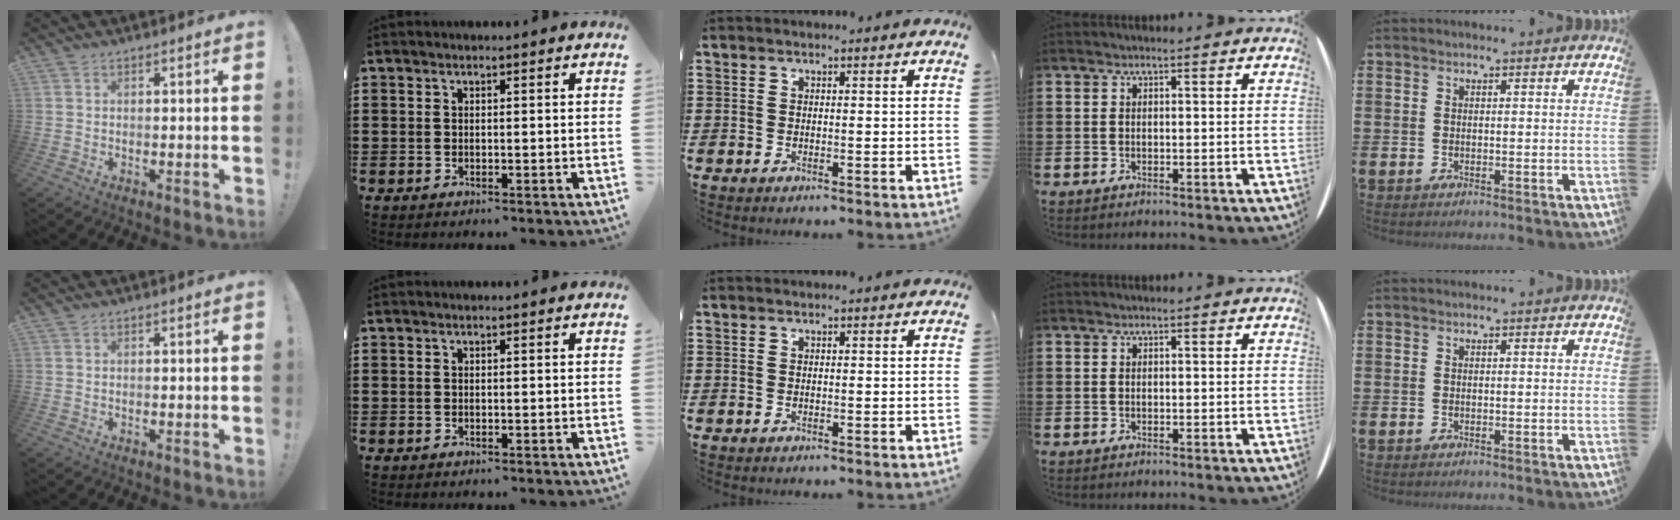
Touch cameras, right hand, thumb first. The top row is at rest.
{}